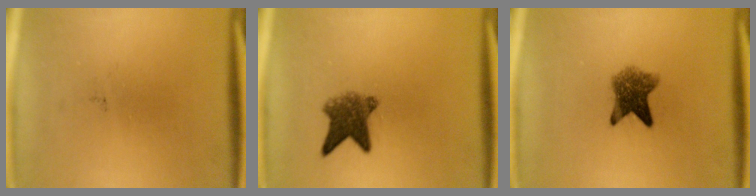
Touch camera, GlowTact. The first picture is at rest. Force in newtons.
{"total": 5.6}
{"total": 5.9}